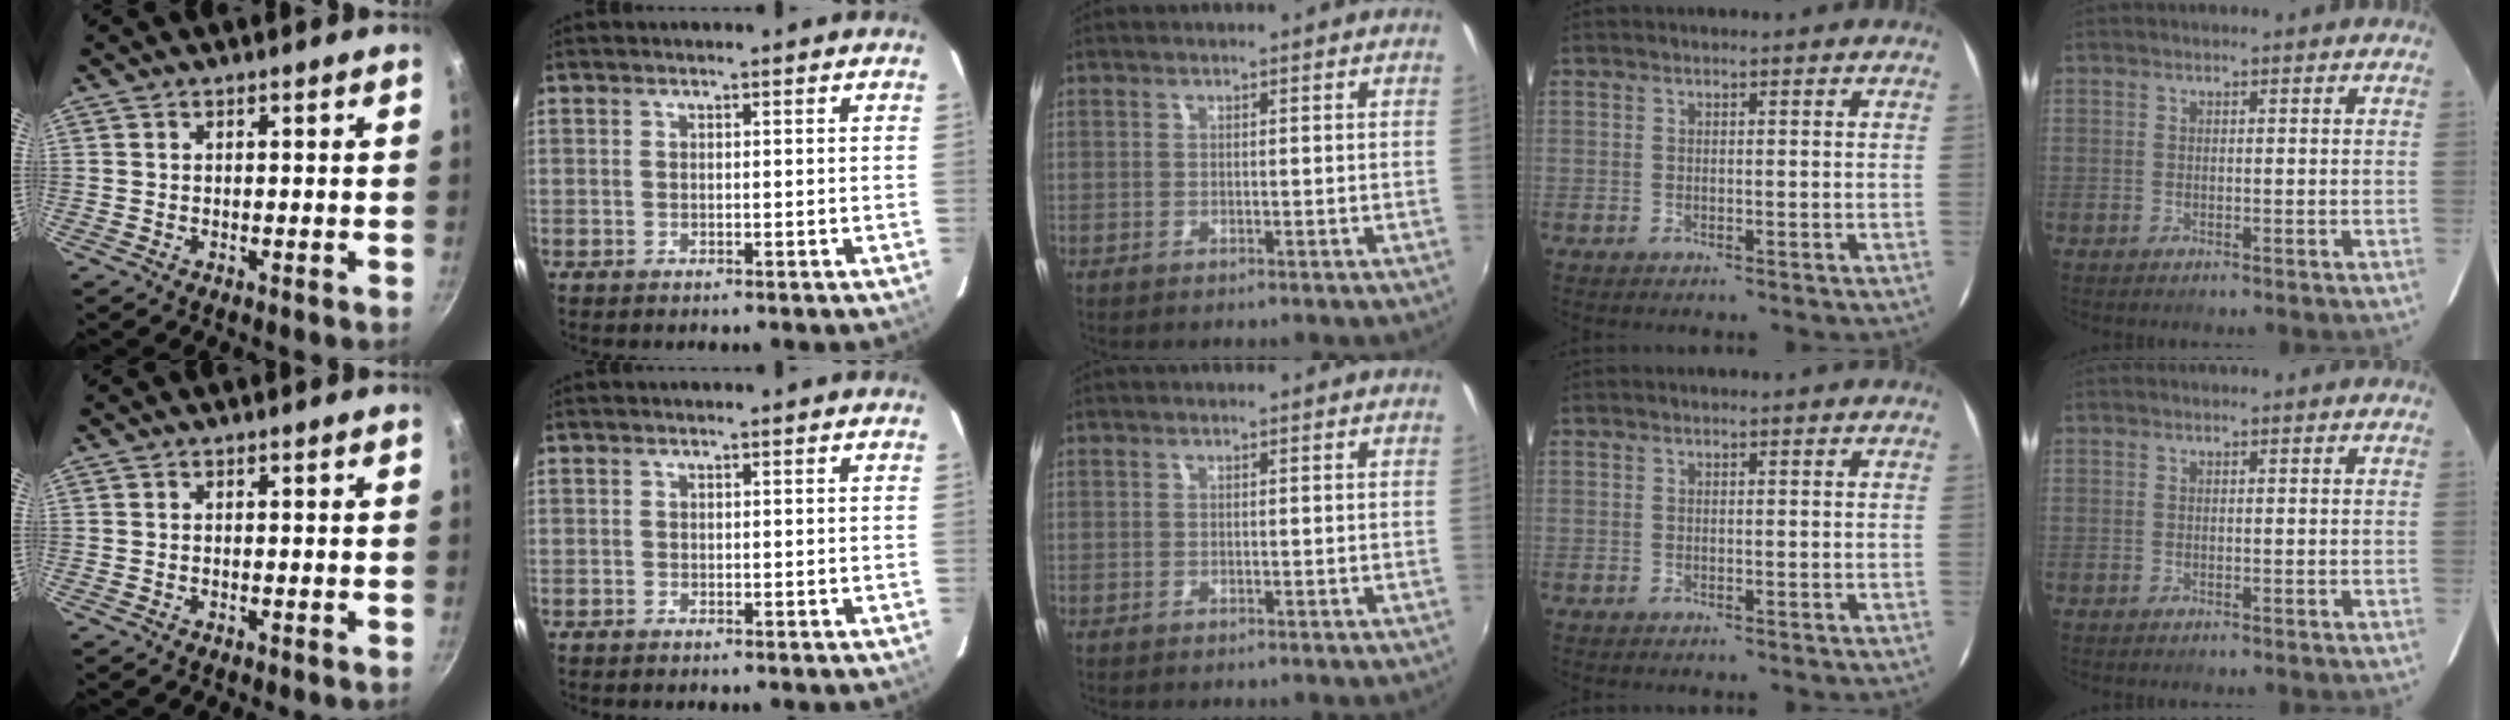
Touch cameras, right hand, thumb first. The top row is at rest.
{}